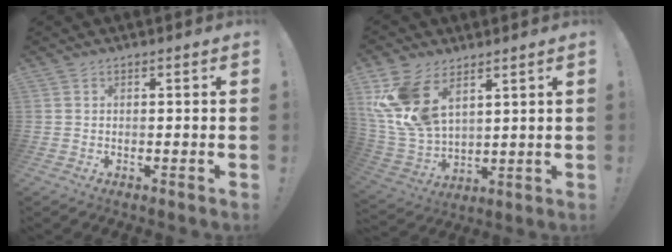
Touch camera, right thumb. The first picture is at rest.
{"total": 15.5, "force": [7.5, 9.5, 9.7], "torque": [-0.205, -0.045, 0.146]}